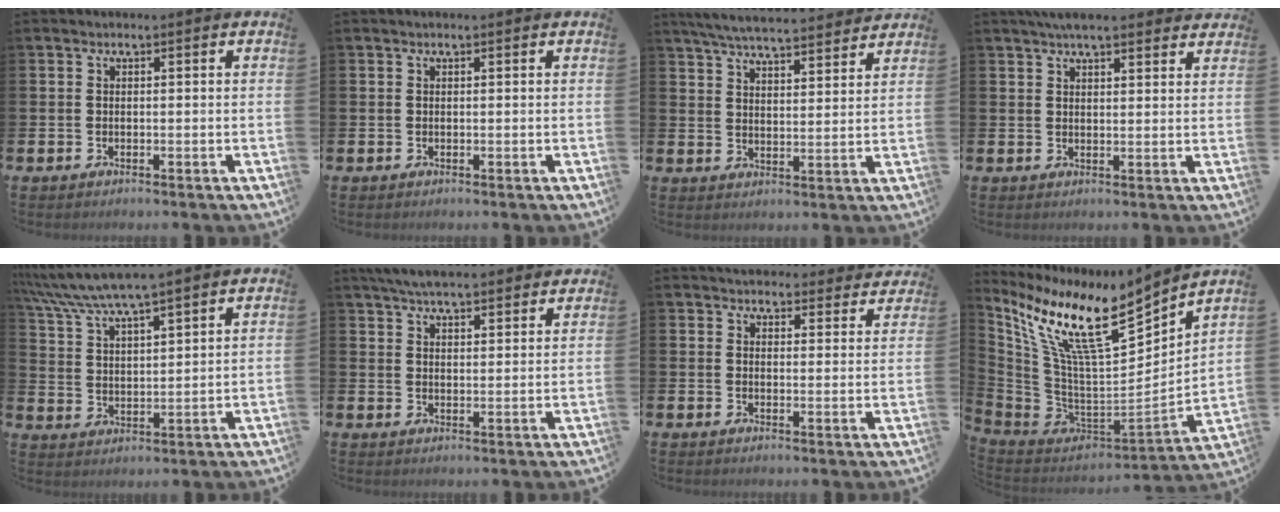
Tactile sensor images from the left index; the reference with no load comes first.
{"total": 0.0}
{"total": 6.4, "force": [6.2, 0.6, 1.5], "torque": [-0.046, -0.035, 0.111]}
{"total": 4.4, "force": [4.1, 0.8, 1.4], "torque": [-0.029, -0.012, 0.073]}
{"total": 7.1, "force": [6.7, 0.4, 2.5], "torque": [-0.079, -0.032, 0.118]}
{"total": 5.7, "force": [5.4, 0.6, 1.5], "torque": [-0.036, -0.022, 0.098]}
{"total": 4.6, "force": [4.5, 1.2, 0.0], "torque": [0.001, -0.030, 0.079]}
{"total": 13.7, "force": [8.9, 3.6, 9.8], "torque": [-0.230, -0.055, 0.153]}